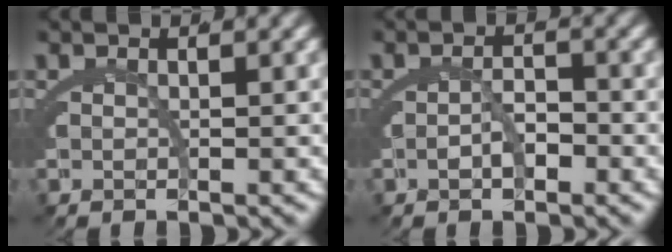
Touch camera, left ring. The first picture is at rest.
{"total": 1.9, "force": [-1.1, 0.5, 1.4], "torque": [-0.017, -0.004, -0.017]}